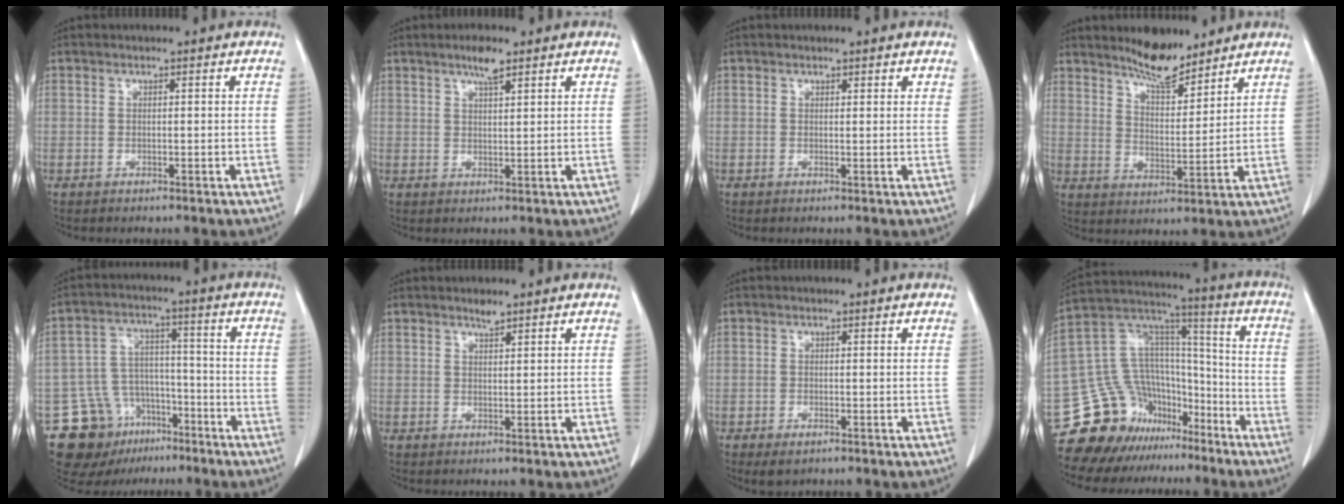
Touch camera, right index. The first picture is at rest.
{"total": 3.4, "force": [2.4, 0.5, 2.4], "torque": [-0.045, 0.002, 0.041]}
{"total": 1.1, "force": [1.0, 0.5, 0.3], "torque": [0.001, 0.002, 0.010]}
{"total": 7.4, "force": [6.5, 1.6, 3.2], "torque": [-0.058, -0.009, 0.119]}
{"total": 13.3, "force": [-8.4, 9.1, 4.6], "torque": [-0.083, 0.044, -0.130]}
{"total": 1.3, "force": [1.1, 0.2, 0.6], "torque": [-0.016, -0.001, 0.022]}
{"total": 2.2, "force": [-1.4, 1.0, 1.4], "torque": [-0.027, -0.003, -0.017]}
{"total": 18.3, "force": [-12.9, 11.5, 5.9], "torque": [-0.109, 0.094, -0.220]}